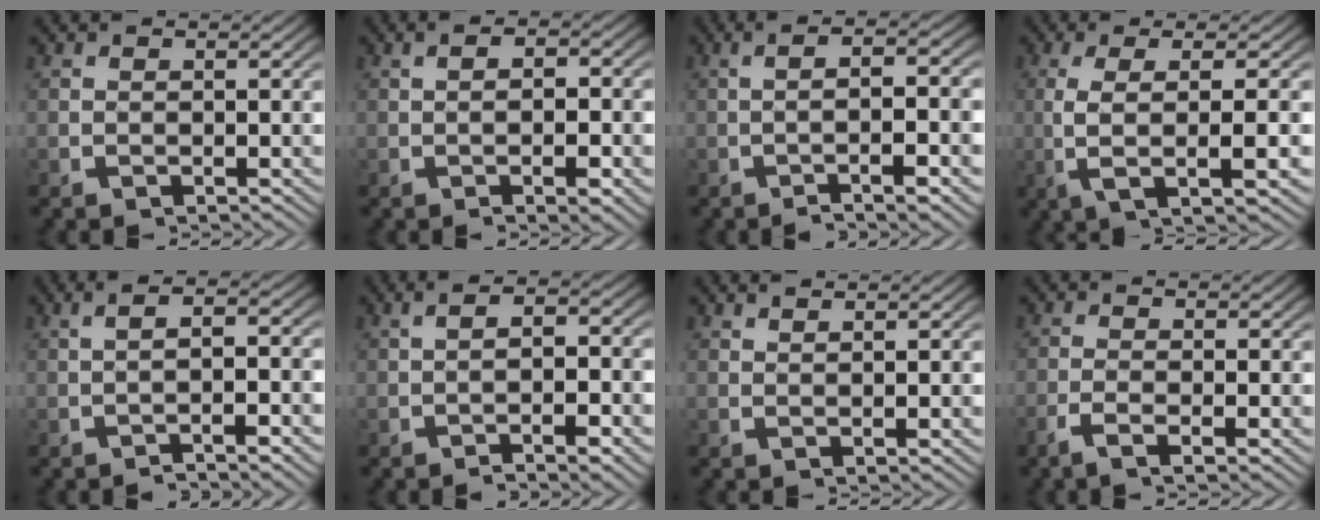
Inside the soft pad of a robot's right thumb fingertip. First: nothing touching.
{"total": 2.9, "force": [-0.5, 1.5, 2.5], "torque": [-0.031, 0.004, -0.014]}
{"total": 5.6, "force": [-0.9, 1.3, 5.3], "torque": [-0.074, 0.018, -0.020]}
{"total": 7.1, "force": [-0.2, 1.9, 6.8], "torque": [-0.141, -0.004, 0.007]}
{"total": 3.1, "force": [-0.8, 0.9, 2.9], "torque": [-0.042, 0.013, -0.018]}
{"total": 3.5, "force": [-1.1, 1.4, 3.0], "torque": [-0.039, 0.008, -0.022]}
{"total": 1.3, "force": [1.2, -0.2, 0.4], "torque": [-0.007, -0.001, 0.027]}
{"total": 2.1, "force": [-1.1, 0.4, 1.8], "torque": [-0.047, -0.004, -0.022]}